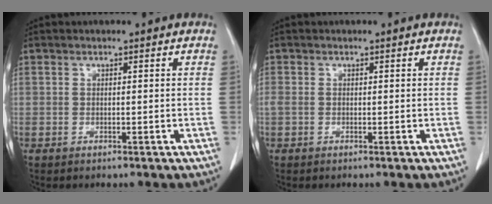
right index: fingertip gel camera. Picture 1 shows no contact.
{"total": 0.8, "force": [0.0, 0.5, 0.6], "torque": [-0.017, 0.009, 0.004]}